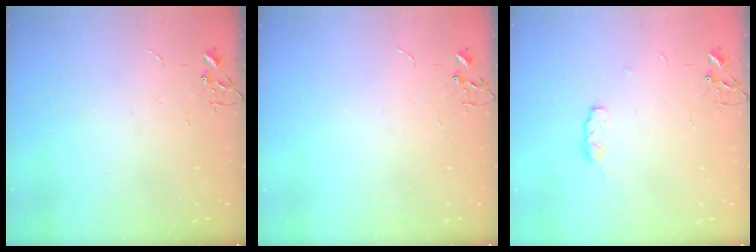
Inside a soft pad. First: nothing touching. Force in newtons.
{"total": 0.0}
{"total": 5.7, "press": 5.6, "slide": 0.9}